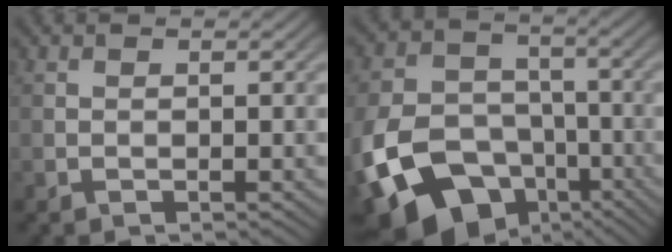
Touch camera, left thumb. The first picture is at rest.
{"total": 17.0, "force": [-8.0, 12.0, 8.9], "torque": [-0.231, -0.046, -0.135]}